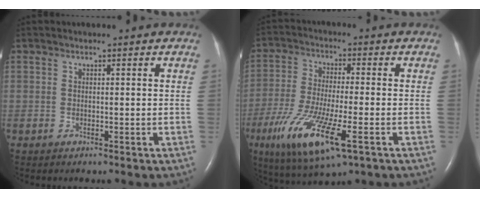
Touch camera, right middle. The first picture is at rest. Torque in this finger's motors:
{"motor_torque": [1.34, -0.80, 0.85, 0.21]}